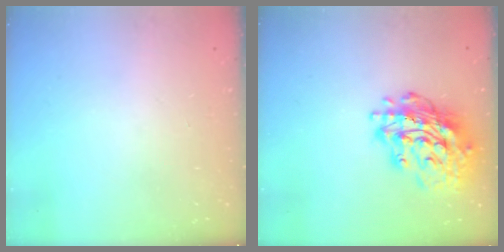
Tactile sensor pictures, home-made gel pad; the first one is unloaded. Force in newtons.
{"total": 19.1, "press": 19.0, "slide": 1.9}